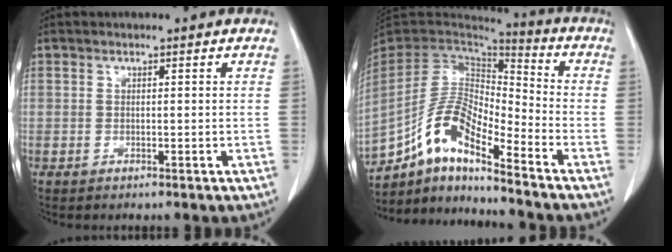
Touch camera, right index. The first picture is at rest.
{"total": 13.0, "force": [-8.7, 3.0, 9.1], "torque": [-0.182, 0.021, -0.161]}